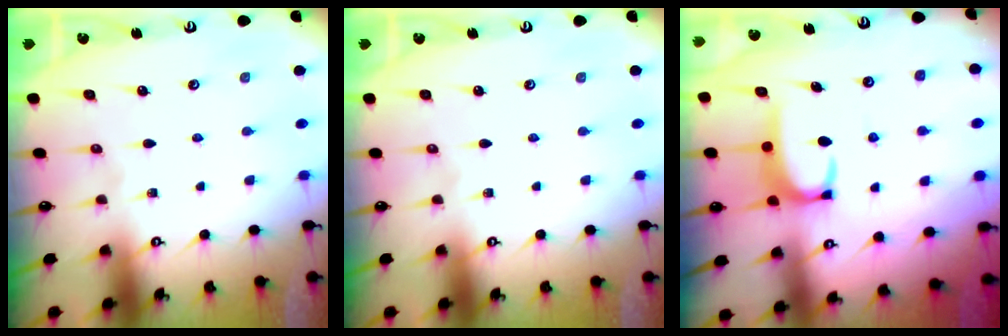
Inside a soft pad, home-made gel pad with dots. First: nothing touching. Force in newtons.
{"total": 0.0}
{"total": 3.5, "press": 3.4, "slide": 0.5}